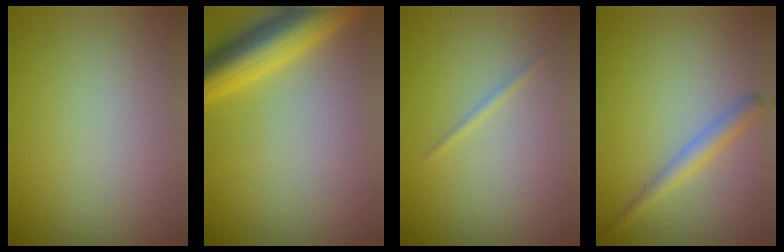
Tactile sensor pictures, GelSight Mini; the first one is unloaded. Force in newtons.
{"total": 6.8, "press": 6.8, "slide": 0.4}
{"total": 0.6, "press": 0.6, "slide": 0.0}
{"total": 2.0, "press": 2.0, "slide": 0.1}